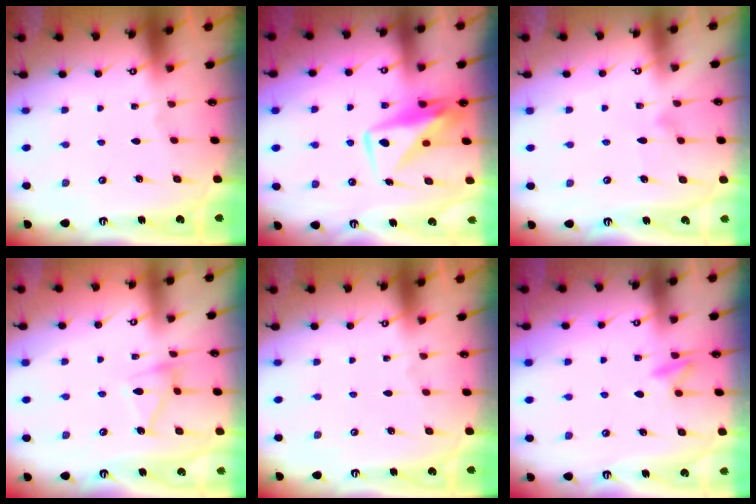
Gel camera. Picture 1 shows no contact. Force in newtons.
{"total": 10.4, "press": 10.3, "slide": 0.7}
{"total": 9.1, "press": 9.1, "slide": 0.3}
{"total": 11.0, "press": 10.9, "slide": 0.6}
{"total": 0.0}
{"total": 8.7, "press": 8.6, "slide": 0.8}